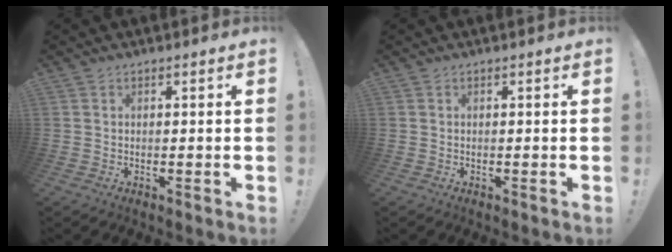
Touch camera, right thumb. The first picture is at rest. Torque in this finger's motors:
{"motor_torque": [0.00, 0.00, 0.00, 0.00, 0.00]}